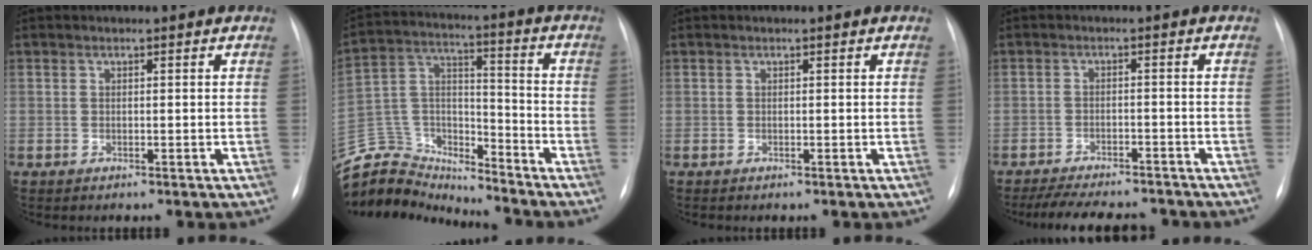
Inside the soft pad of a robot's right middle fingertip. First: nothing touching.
{"total": 15.9, "force": [-15.4, 3.8, 0.8], "torque": [-0.026, 0.060, -0.274]}
{"total": 0.0}
{"total": 12.5, "force": [-11.1, 3.1, 4.7], "torque": [-0.082, 0.002, -0.151]}